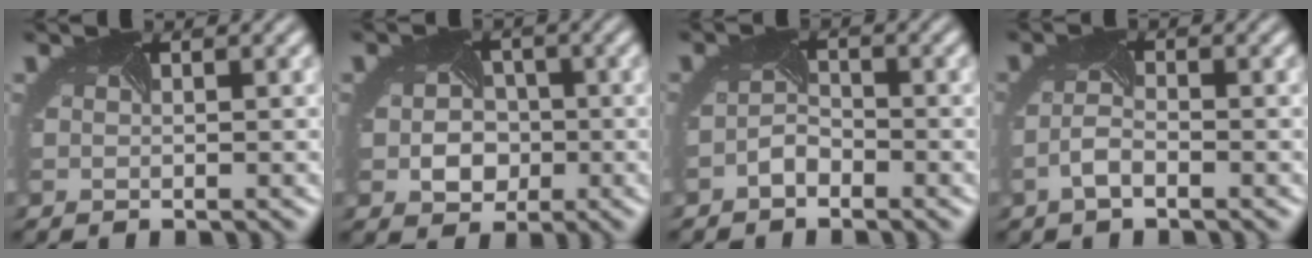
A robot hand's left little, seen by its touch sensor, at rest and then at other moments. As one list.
[{"total": 4.5, "force": [-0.6, 3.7, 2.4], "torque": [-0.025, -0.003, -0.006]}, {"total": 1.6, "force": [-1.4, 0.6, 0.5], "torque": [-0.017, 0.003, -0.028]}, {"total": 2.0, "force": [-1.3, 0.6, 1.4], "torque": [-0.039, -0.002, -0.027]}]